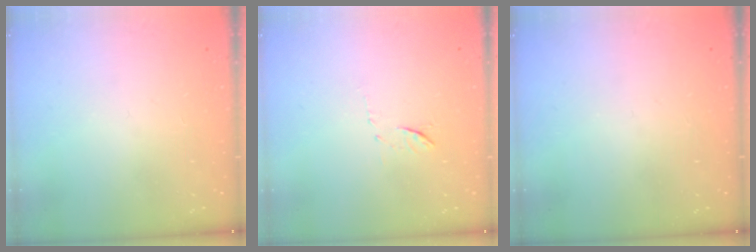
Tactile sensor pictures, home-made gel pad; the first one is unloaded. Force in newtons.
{"total": 6.3, "press": 6.3, "slide": 0.7}
{"total": 0.0}